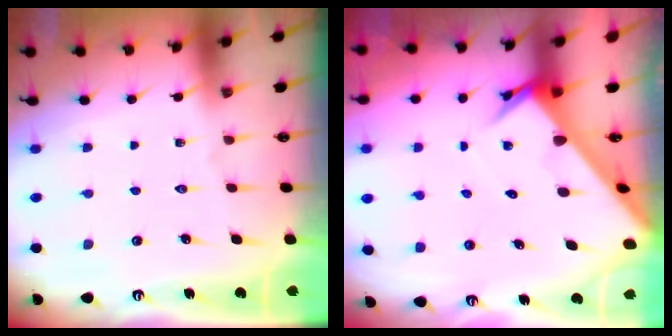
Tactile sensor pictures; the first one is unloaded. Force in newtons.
{"total": 4.8, "press": 4.7, "slide": 0.4}